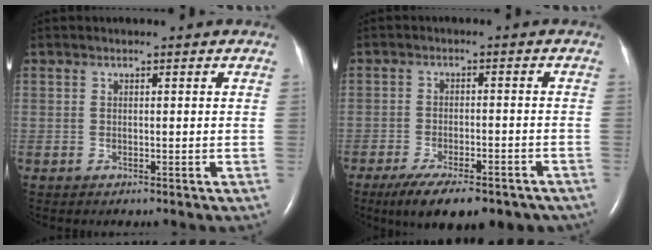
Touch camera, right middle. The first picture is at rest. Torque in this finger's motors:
{"motor_torque": [0.82, -0.75, 0.20, 0.08]}